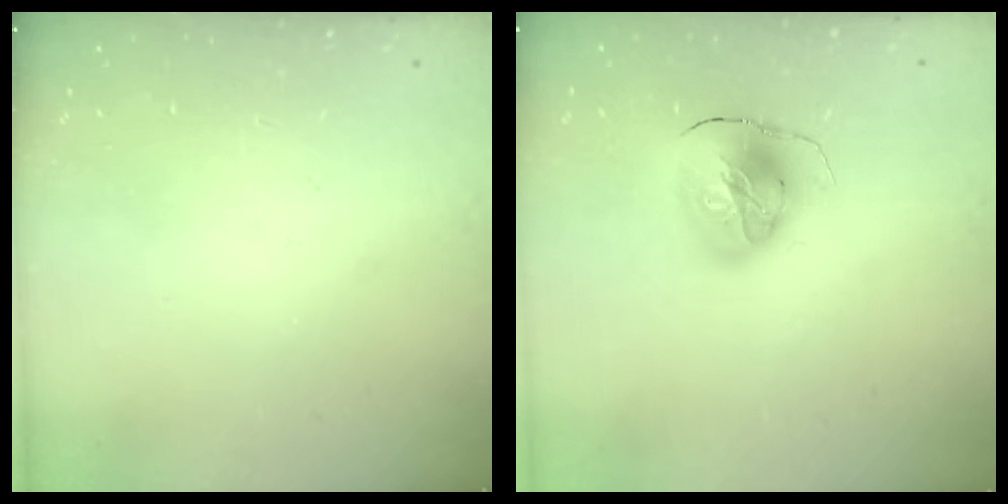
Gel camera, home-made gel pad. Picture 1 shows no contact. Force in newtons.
{"total": 11.3, "press": 11.2, "slide": 1.4}